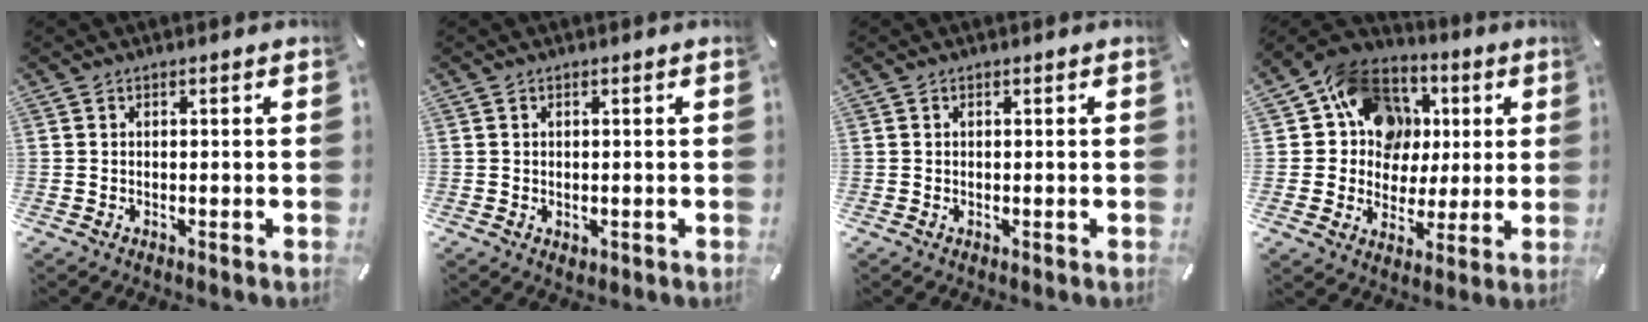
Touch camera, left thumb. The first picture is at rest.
{"total": 0.9, "force": [0.0, 0.8, 0.4], "torque": [-0.008, 0.004, 0.000]}
{"total": 0.0}
{"total": 14.7, "force": [3.8, 13.2, 5.4], "torque": [-0.092, -0.011, 0.078]}